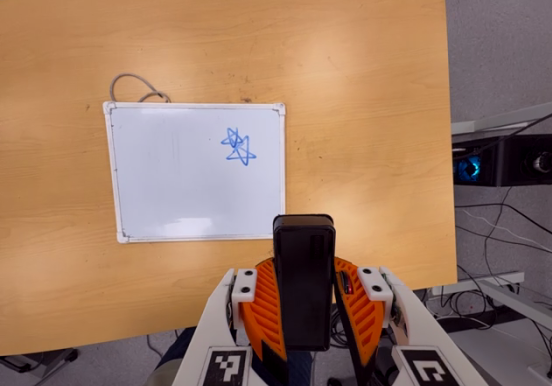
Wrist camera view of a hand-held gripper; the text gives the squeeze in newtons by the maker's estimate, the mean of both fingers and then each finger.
{"total": 9.8, "left": 8.2, "right": 11.4}